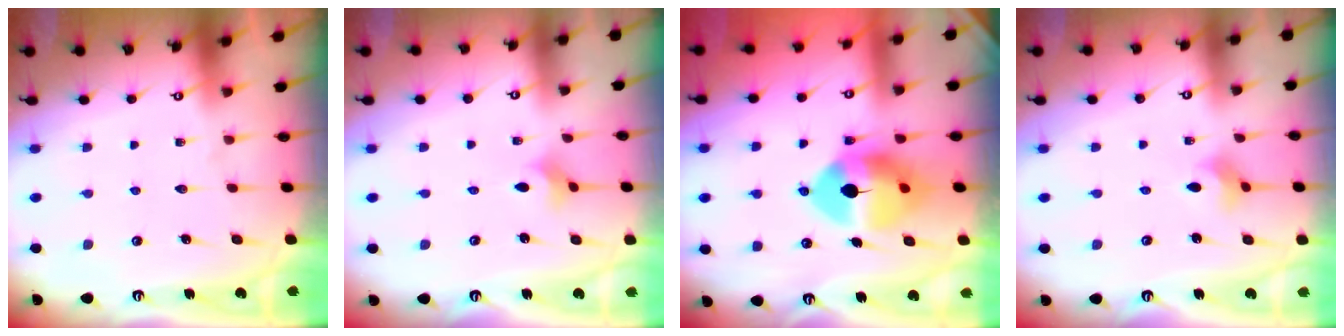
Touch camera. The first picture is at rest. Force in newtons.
{"total": 2.6, "press": 2.5, "slide": 0.7}
{"total": 12.9, "press": 12.8, "slide": 1.6}
{"total": 2.7, "press": 2.6, "slide": 0.5}